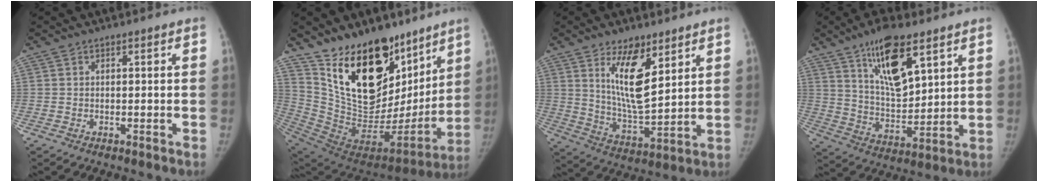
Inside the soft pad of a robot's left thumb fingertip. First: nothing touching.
{"total": 28.8, "force": [17.9, 15.7, 16.1], "torque": [-0.219, -0.082, 0.314]}
{"total": 13.0, "force": [6.4, 5.2, 10.0], "torque": [-0.149, -0.051, 0.125]}
{"total": 14.9, "force": [8.3, 5.9, 11.0], "torque": [-0.157, -0.047, 0.151]}